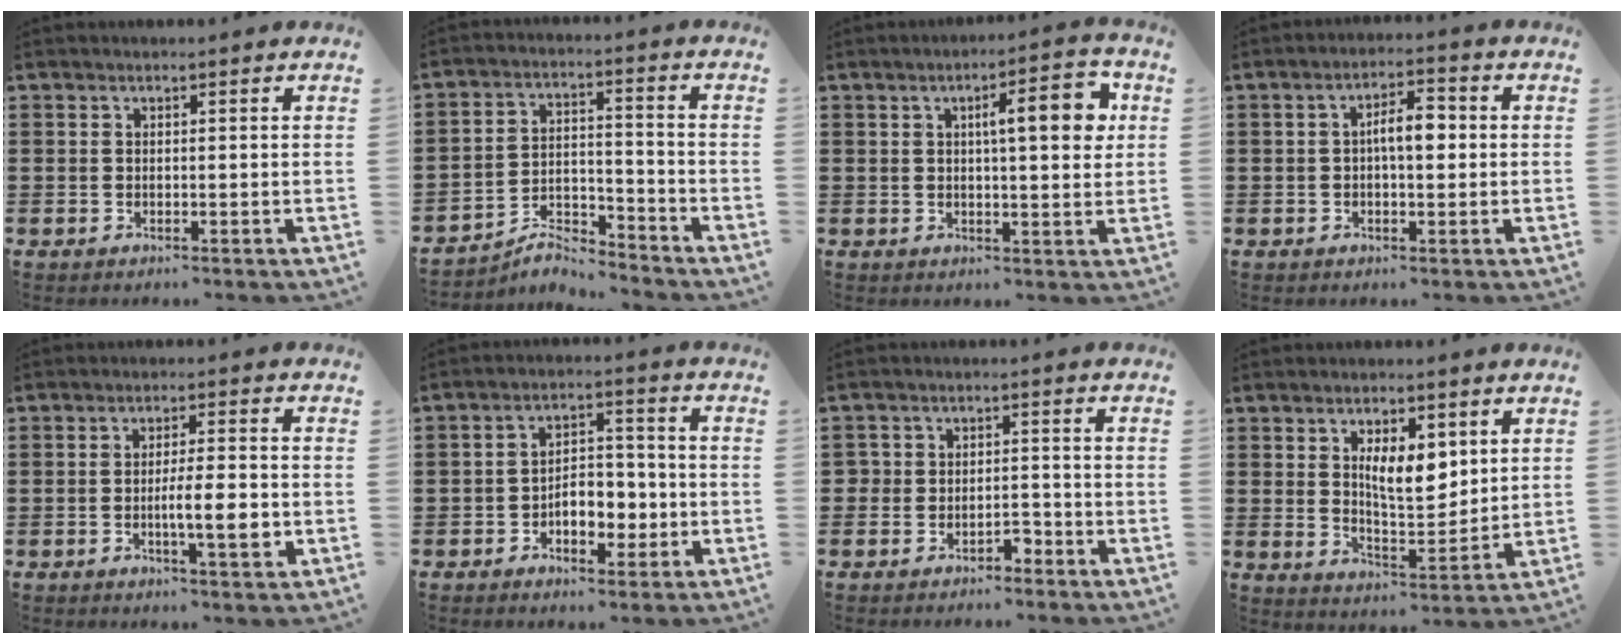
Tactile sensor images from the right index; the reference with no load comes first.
{"total": 5.3, "force": [-5.1, 0.9, 1.3], "torque": [-0.031, 0.007, -0.102]}
{"total": 7.7, "force": [2.1, 1.9, 7.2], "torque": [-0.109, -0.003, 0.024]}
{"total": 4.9, "force": [0.0, 1.8, 4.6], "torque": [-0.077, 0.007, -0.005]}
{"total": 6.3, "force": [-1.4, 1.1, 6.0], "torque": [-0.100, -0.002, -0.023]}
{"total": 6.3, "force": [-2.2, 3.8, 4.5], "torque": [-0.064, 0.007, -0.045]}
{"total": 2.8, "force": [-2.0, 1.7, 0.6], "torque": [-0.020, 0.008, -0.044]}
{"total": 7.6, "force": [2.8, 3.0, 6.3], "torque": [-0.107, -0.004, 0.043]}